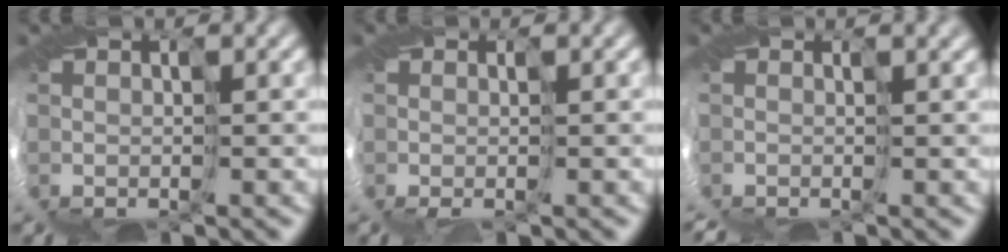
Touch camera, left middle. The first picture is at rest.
{"total": 2.1, "force": [-1.6, -1.0, -1.0], "torque": [-0.002, -0.021, -0.010]}
{"total": 1.5, "force": [-1.3, -0.9, -0.3], "torque": [0.008, -0.015, -0.006]}